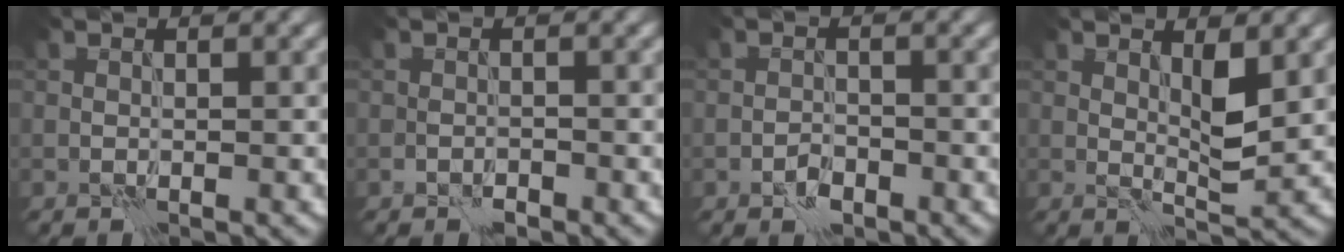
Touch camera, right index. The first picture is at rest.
{"total": 0.8, "force": [-0.6, 0.4, 0.1], "torque": [0.000, 0.001, -0.013]}
{"total": 1.8, "force": [-1.2, 1.0, 0.9], "torque": [-0.012, 0.004, -0.024]}
{"total": 2.5, "force": [1.0, 0.6, 2.2], "torque": [-0.039, -0.007, 0.019]}